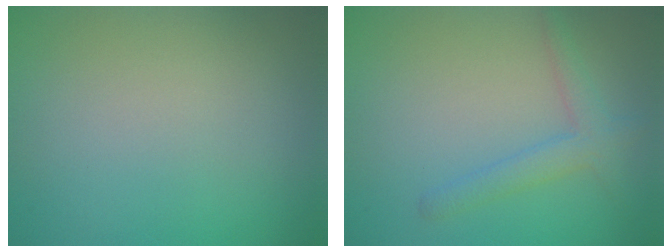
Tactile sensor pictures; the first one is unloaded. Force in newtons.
{"total": 2.5, "press": 2.5, "slide": 0.1}